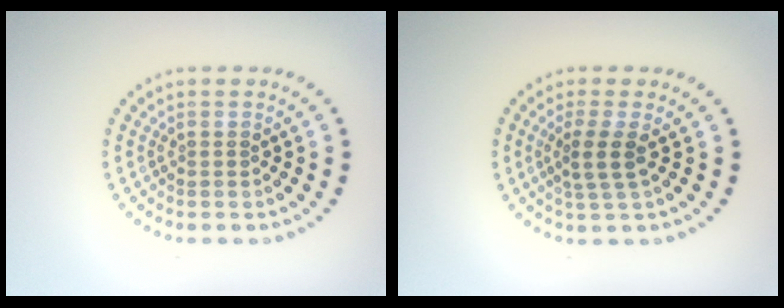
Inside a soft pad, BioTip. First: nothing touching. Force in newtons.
{"total": 2.4, "press": 1.9, "slide": 1.5}